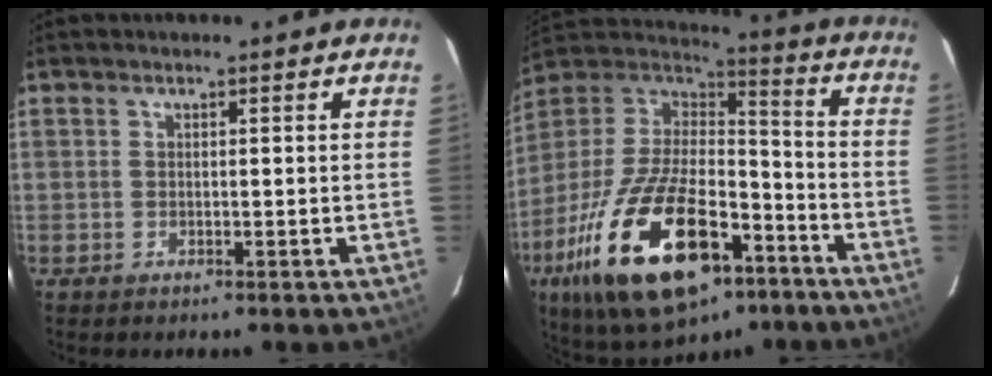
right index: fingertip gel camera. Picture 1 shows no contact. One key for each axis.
{"total": 29.9, "fx": -15.3, "fy": 13.7, "fz": 21.7, "tx": -0.423, "ty": -0.025, "tz": -0.247}